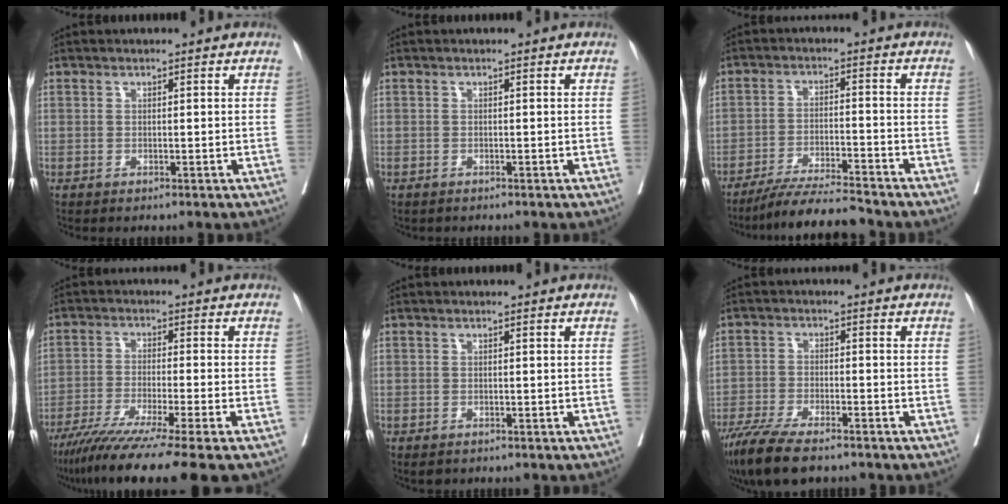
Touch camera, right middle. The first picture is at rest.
{"total": 0.9, "force": [-0.8, 0.3, 0.1], "torque": [-0.010, -0.001, -0.016]}
{"total": 9.1, "force": [-8.5, -0.5, 3.2], "torque": [-0.046, -0.016, -0.149]}
{"total": 14.4, "force": [-11.2, -1.6, 8.9], "torque": [-0.141, -0.051, -0.178]}
{"total": 1.7, "force": [-1.4, 0.7, 0.6], "torque": [-0.007, -0.004, -0.017]}
{"total": 10.6, "force": [-8.2, 2.4, 6.2], "torque": [-0.105, -0.024, -0.140]}